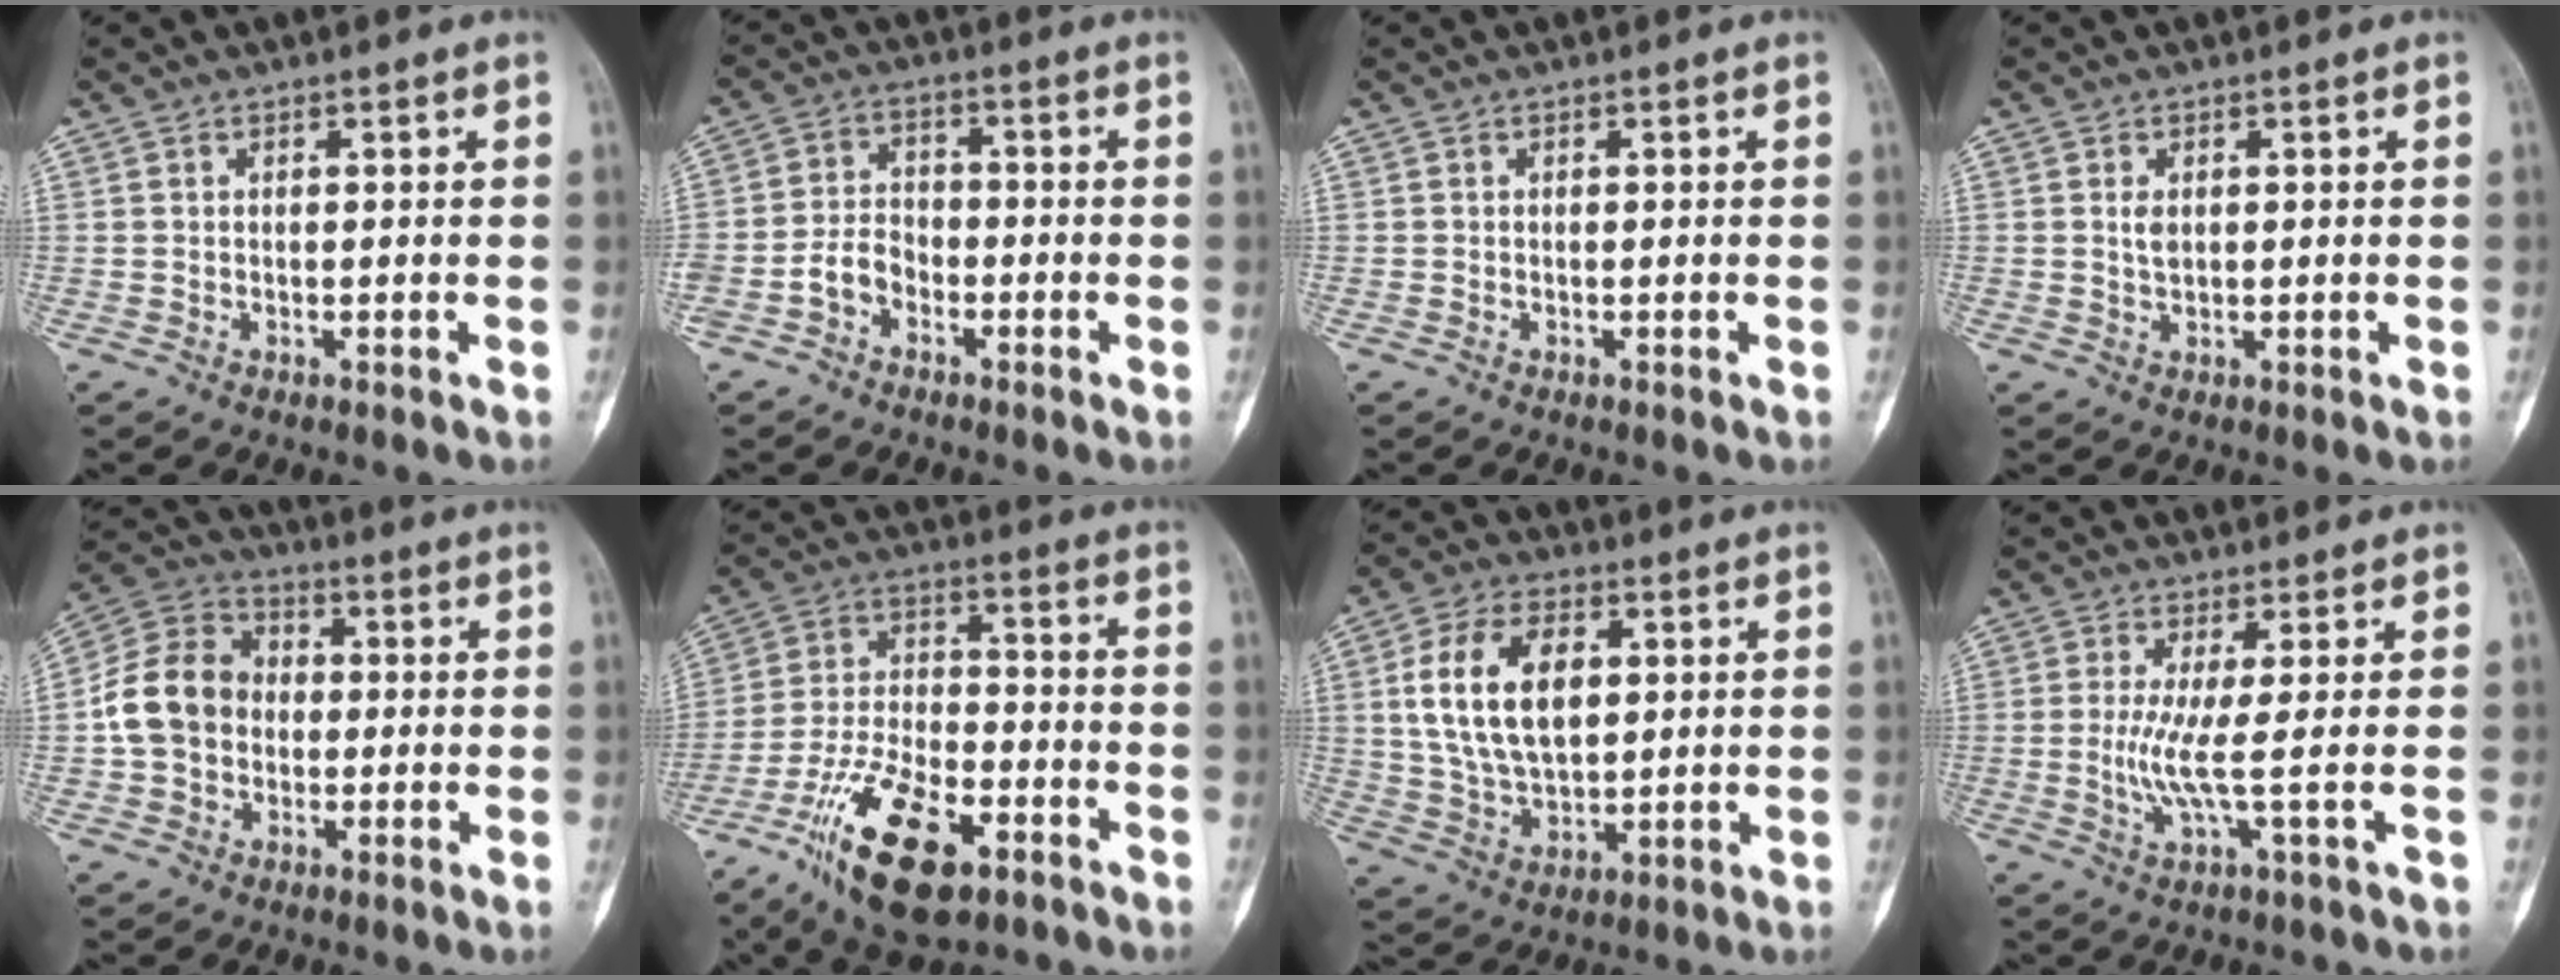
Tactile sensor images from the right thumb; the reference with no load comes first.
{"total": 5.6, "force": [-2.8, 4.1, 2.6], "torque": [-0.033, 0.027, -0.056]}
{"total": 0.0}
{"total": 2.0, "force": [0.4, 1.3, 1.4], "torque": [-0.018, -0.003, 0.007]}
{"total": 12.0, "force": [-0.7, 9.9, 6.7], "torque": [-0.108, 0.034, -0.024]}
{"total": 17.8, "force": [-9.8, 7.7, 12.7], "torque": [-0.224, 0.047, -0.170]}
{"total": 15.4, "force": [3.2, 9.4, 11.8], "torque": [-0.201, -0.002, 0.064]}
{"total": 4.7, "force": [-0.1, -0.8, 4.6], "torque": [-0.119, -0.016, -0.005]}